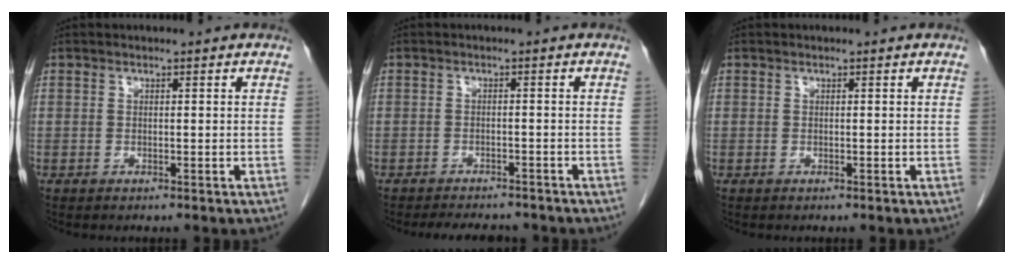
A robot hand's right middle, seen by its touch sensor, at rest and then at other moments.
{"total": 6.8, "force": [-6.2, 2.0, 2.1], "torque": [-0.030, -0.004, -0.080]}
{"total": 0.0}